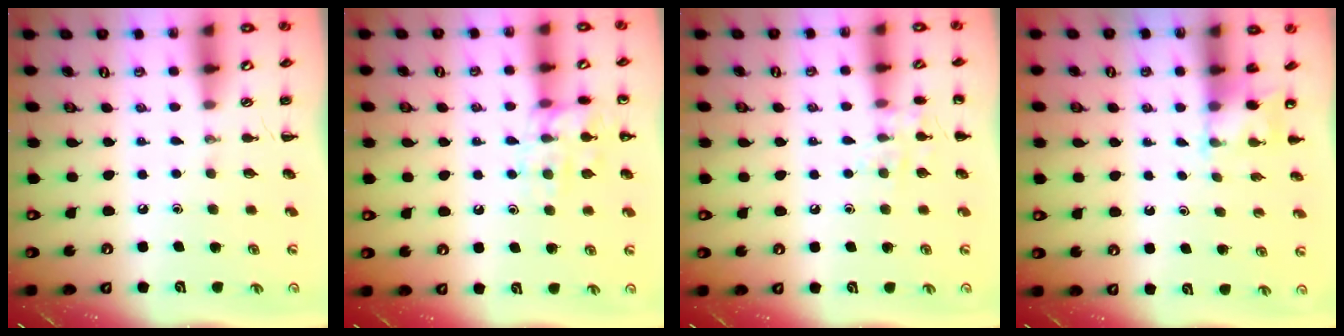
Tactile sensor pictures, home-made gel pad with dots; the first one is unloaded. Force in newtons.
{"total": 12.8, "press": 12.8, "slide": 1.0}
{"total": 8.1, "press": 7.9, "slide": 1.4}
{"total": 3.1, "press": 2.9, "slide": 1.1}